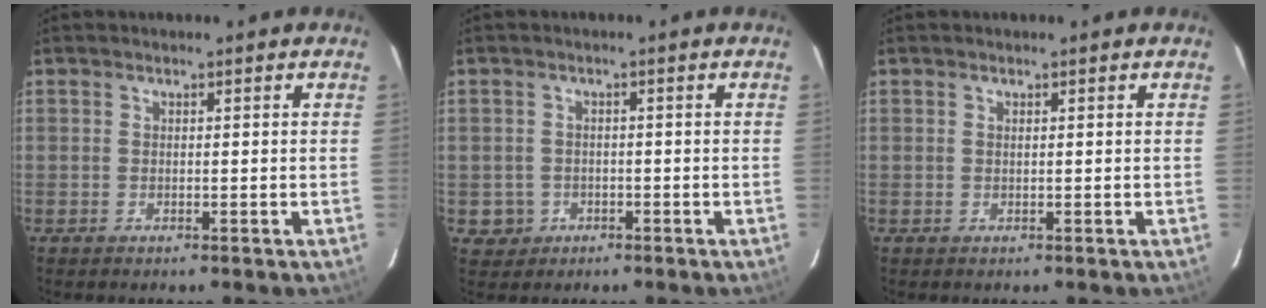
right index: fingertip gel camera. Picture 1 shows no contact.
{"total": 3.8, "force": [-1.1, 3.7, 0.3], "torque": [-0.016, 0.010, -0.010]}
{"total": 0.0}